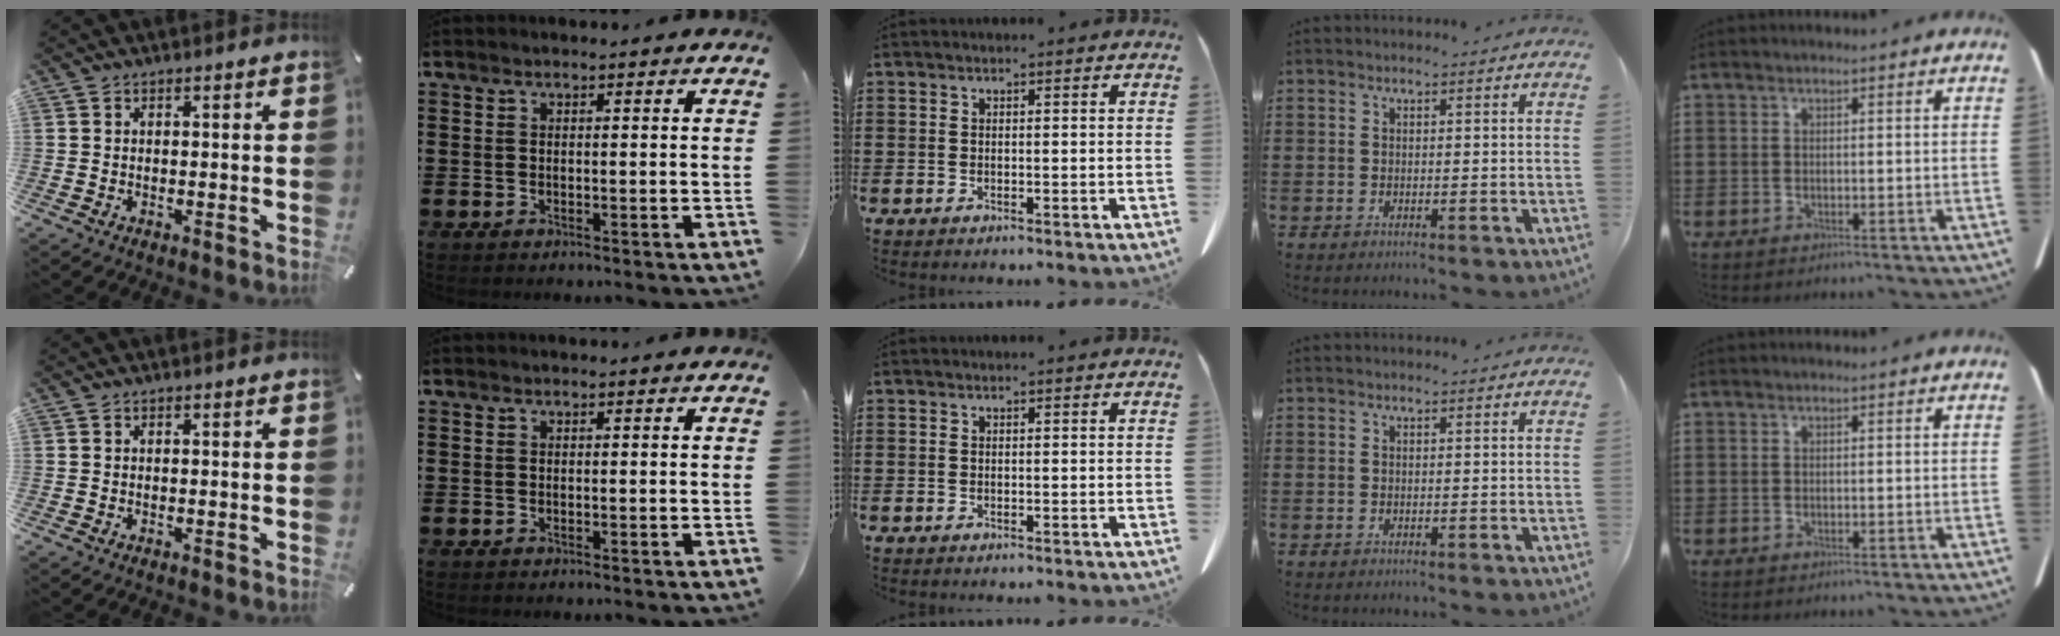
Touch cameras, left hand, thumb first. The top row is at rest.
{}